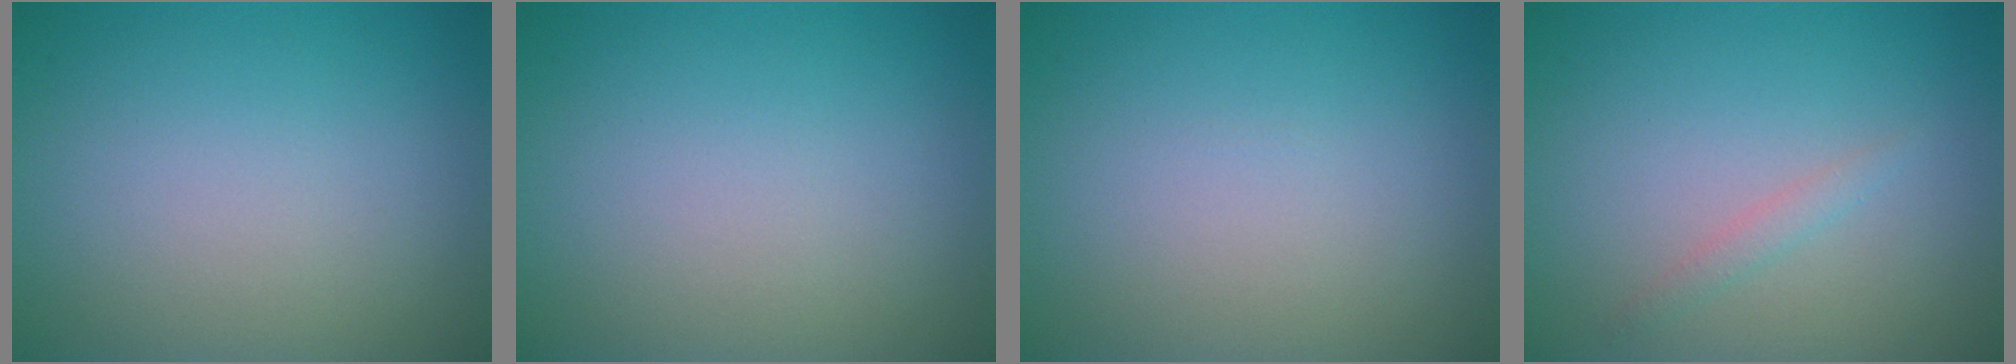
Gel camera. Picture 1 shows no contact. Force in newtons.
{"total": 0.0}
{"total": 0.0}
{"total": 1.0, "press": 1.0, "slide": 0.0}